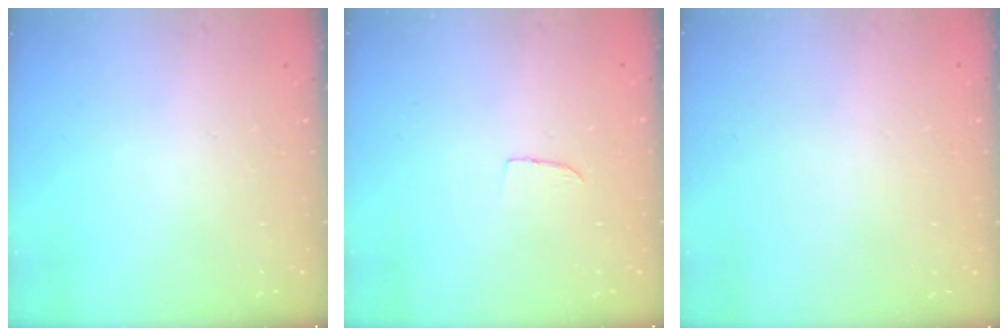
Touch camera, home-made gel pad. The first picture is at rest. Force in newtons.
{"total": 4.2, "press": 4.2, "slide": 0.4}
{"total": 0.0}